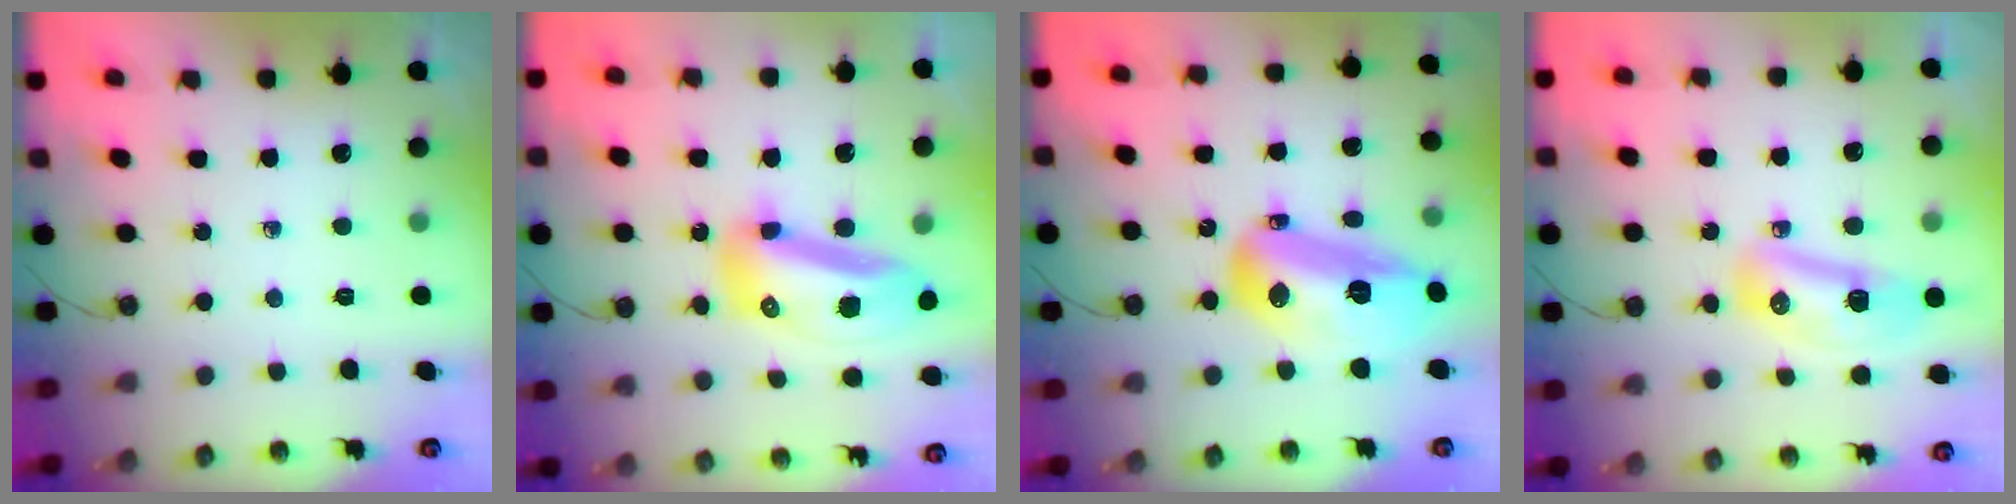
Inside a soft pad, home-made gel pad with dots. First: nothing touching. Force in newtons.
{"total": 15.8, "press": 15.7, "slide": 1.9}
{"total": 18.3, "press": 18.3, "slide": 1.8}
{"total": 17.0, "press": 13.5, "slide": 10.4}